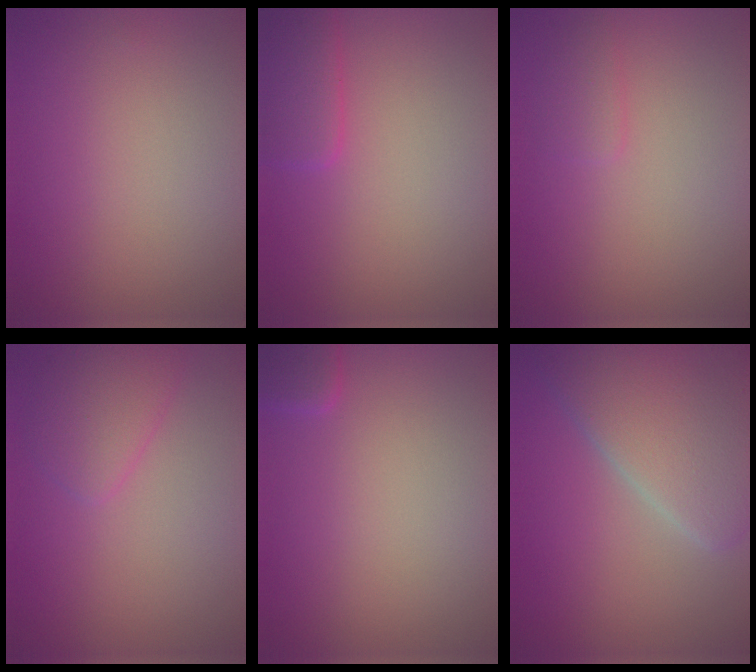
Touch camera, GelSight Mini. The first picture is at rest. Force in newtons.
{"total": 2.7, "press": 2.7, "slide": 0.1}
{"total": 1.0, "press": 1.0, "slide": 0.0}
{"total": 2.2, "press": 2.2, "slide": 0.1}
{"total": 1.6, "press": 1.6, "slide": 0.1}
{"total": 7.4, "press": 7.4, "slide": 0.4}